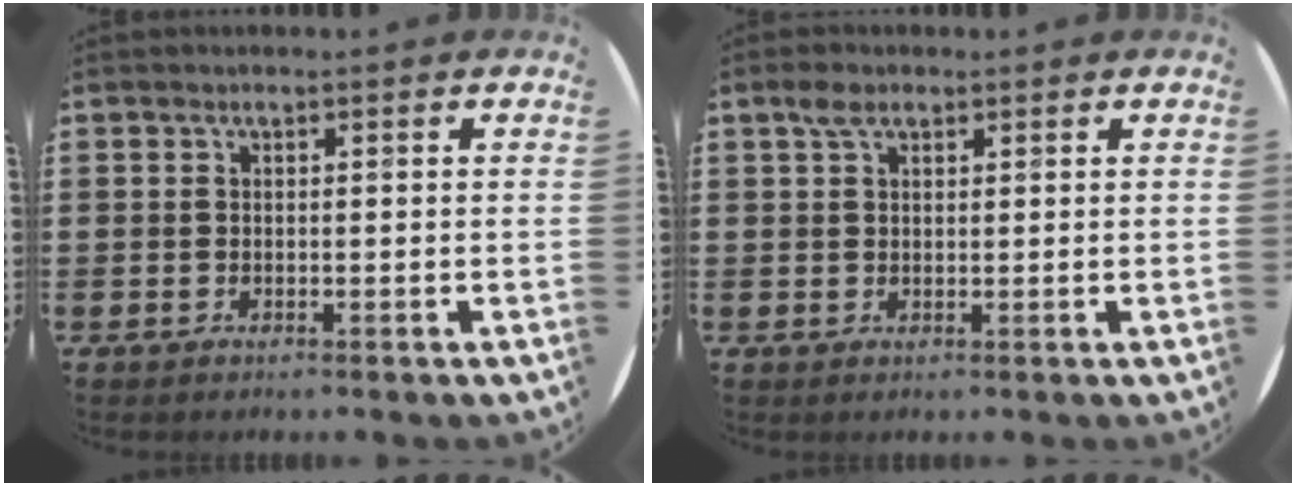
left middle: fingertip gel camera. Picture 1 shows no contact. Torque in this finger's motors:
{"motor_torque": [0.58, -0.67, -0.06, -0.02]}